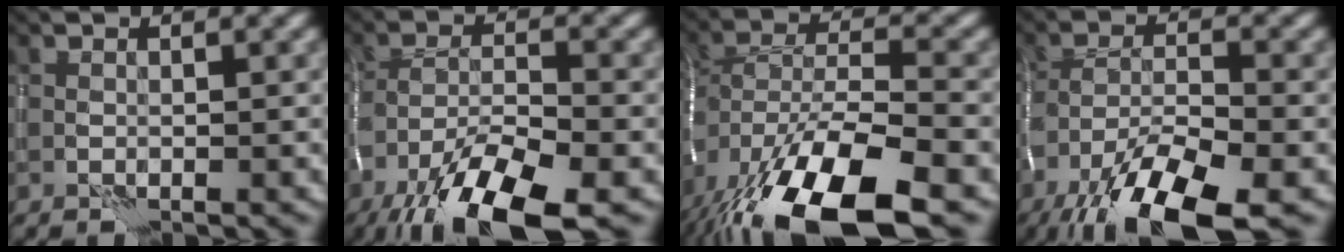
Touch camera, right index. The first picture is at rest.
{"total": 11.4, "force": [-7.2, 3.4, 8.2], "torque": [-0.160, -0.008, -0.131]}
{"total": 15.1, "force": [-7.9, 6.1, 11.3], "torque": [-0.221, -0.030, -0.132]}
{"total": 11.5, "force": [-7.2, 3.4, 8.2], "torque": [-0.162, -0.009, -0.131]}